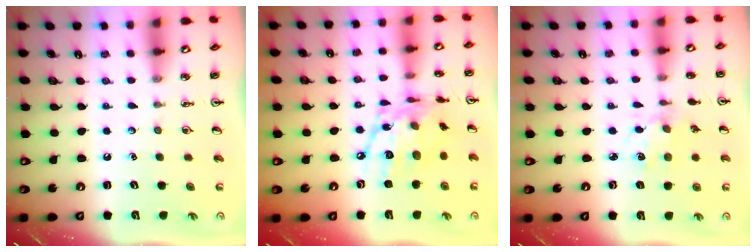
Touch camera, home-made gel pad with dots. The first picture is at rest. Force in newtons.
{"total": 16.7, "press": 16.6, "slide": 1.7}
{"total": 1.9, "press": 1.8, "slide": 0.5}